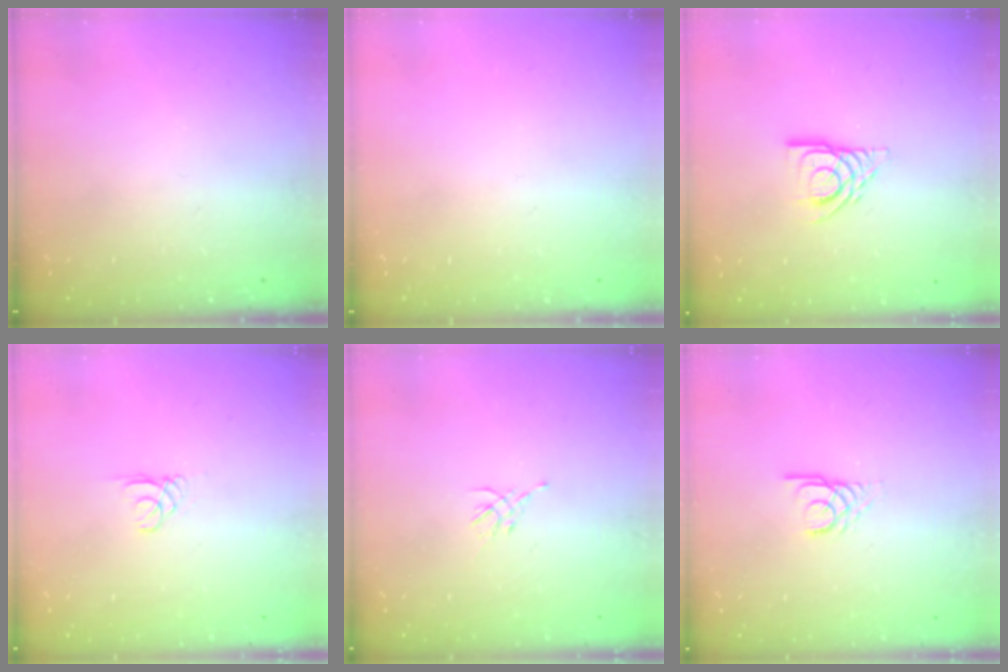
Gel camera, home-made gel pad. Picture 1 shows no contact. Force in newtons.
{"total": 0.0}
{"total": 9.4, "press": 9.4, "slide": 1.1}
{"total": 0.6, "press": 0.6, "slide": 0.1}
{"total": 1.5, "press": 1.4, "slide": 0.6}
{"total": 1.3, "press": 1.3, "slide": 0.2}